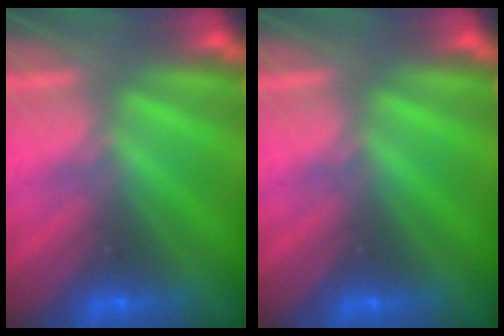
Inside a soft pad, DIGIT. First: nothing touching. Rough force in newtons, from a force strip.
{"total": 0.0}